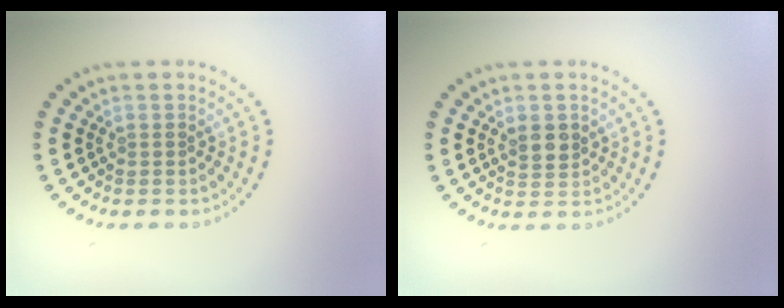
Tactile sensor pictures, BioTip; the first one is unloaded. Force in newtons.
{"total": 1.8, "press": 1.7, "slide": 0.7}